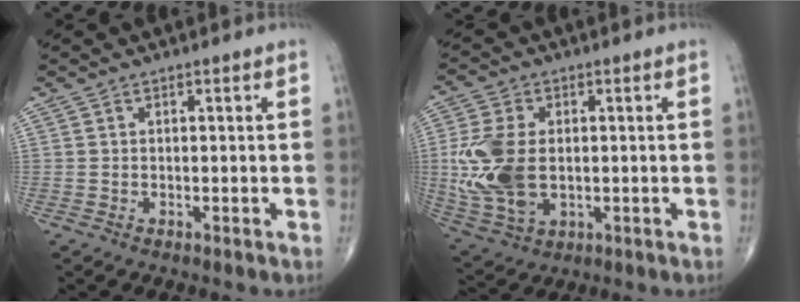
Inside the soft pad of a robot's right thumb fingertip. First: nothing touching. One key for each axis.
{"total": 13.9, "fx": -0.2, "fy": 8.7, "fz": 10.8, "tx": -0.237, "ty": -0.006, "tz": 0.008}